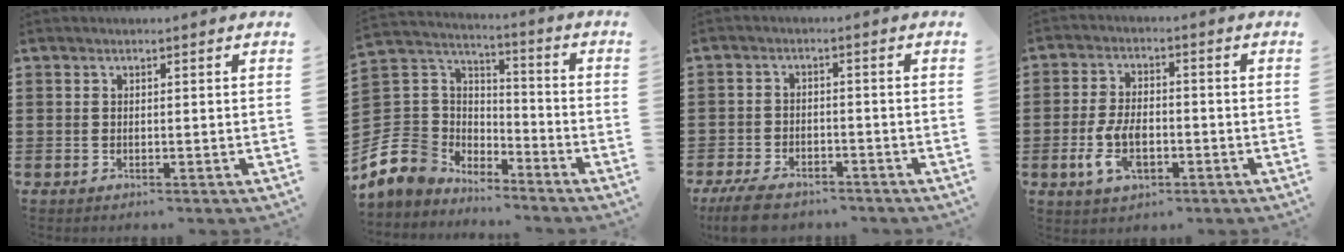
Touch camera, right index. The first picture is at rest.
{"total": 8.4, "force": [-4.6, 6.9, 0.8], "torque": [-0.075, 0.001, -0.093]}
{"total": 4.3, "force": [-3.8, 1.1, 1.5], "torque": [-0.040, 0.002, -0.078]}
{"total": 6.7, "force": [-2.0, 3.5, 5.3], "torque": [-0.127, -0.003, -0.042]}